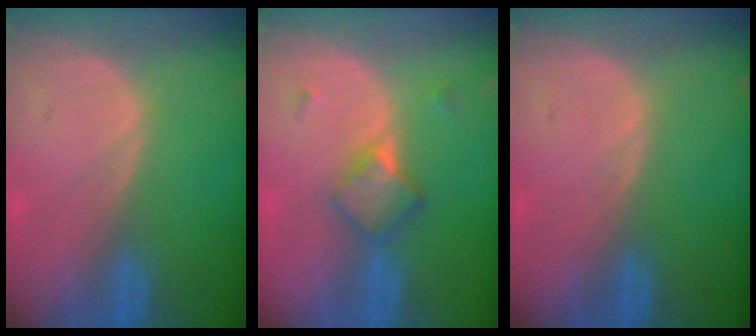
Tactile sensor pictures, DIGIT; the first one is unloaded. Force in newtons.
{"total": 4.8, "press": 4.2, "slide": 2.2}
{"total": 0.0}